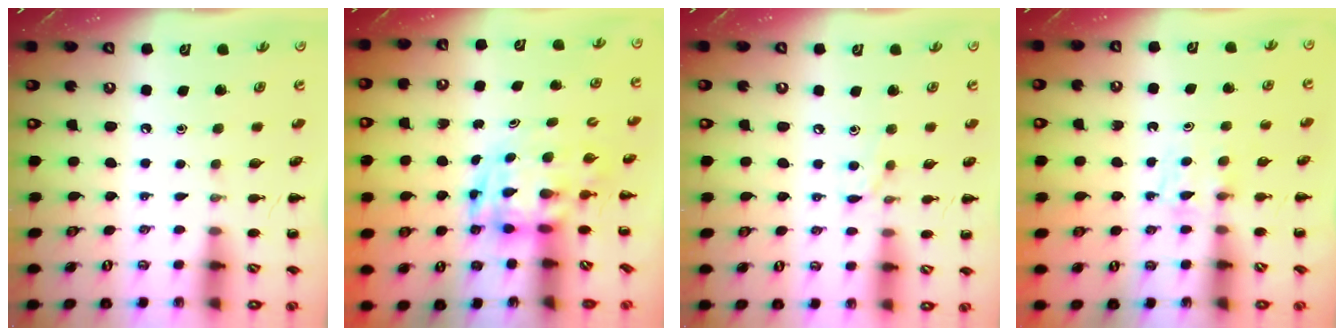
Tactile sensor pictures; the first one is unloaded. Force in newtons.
{"total": 3.6, "press": 3.5, "slide": 0.8}
{"total": 6.0, "press": 5.7, "slide": 1.8}
{"total": 3.7, "press": 3.5, "slide": 1.4}